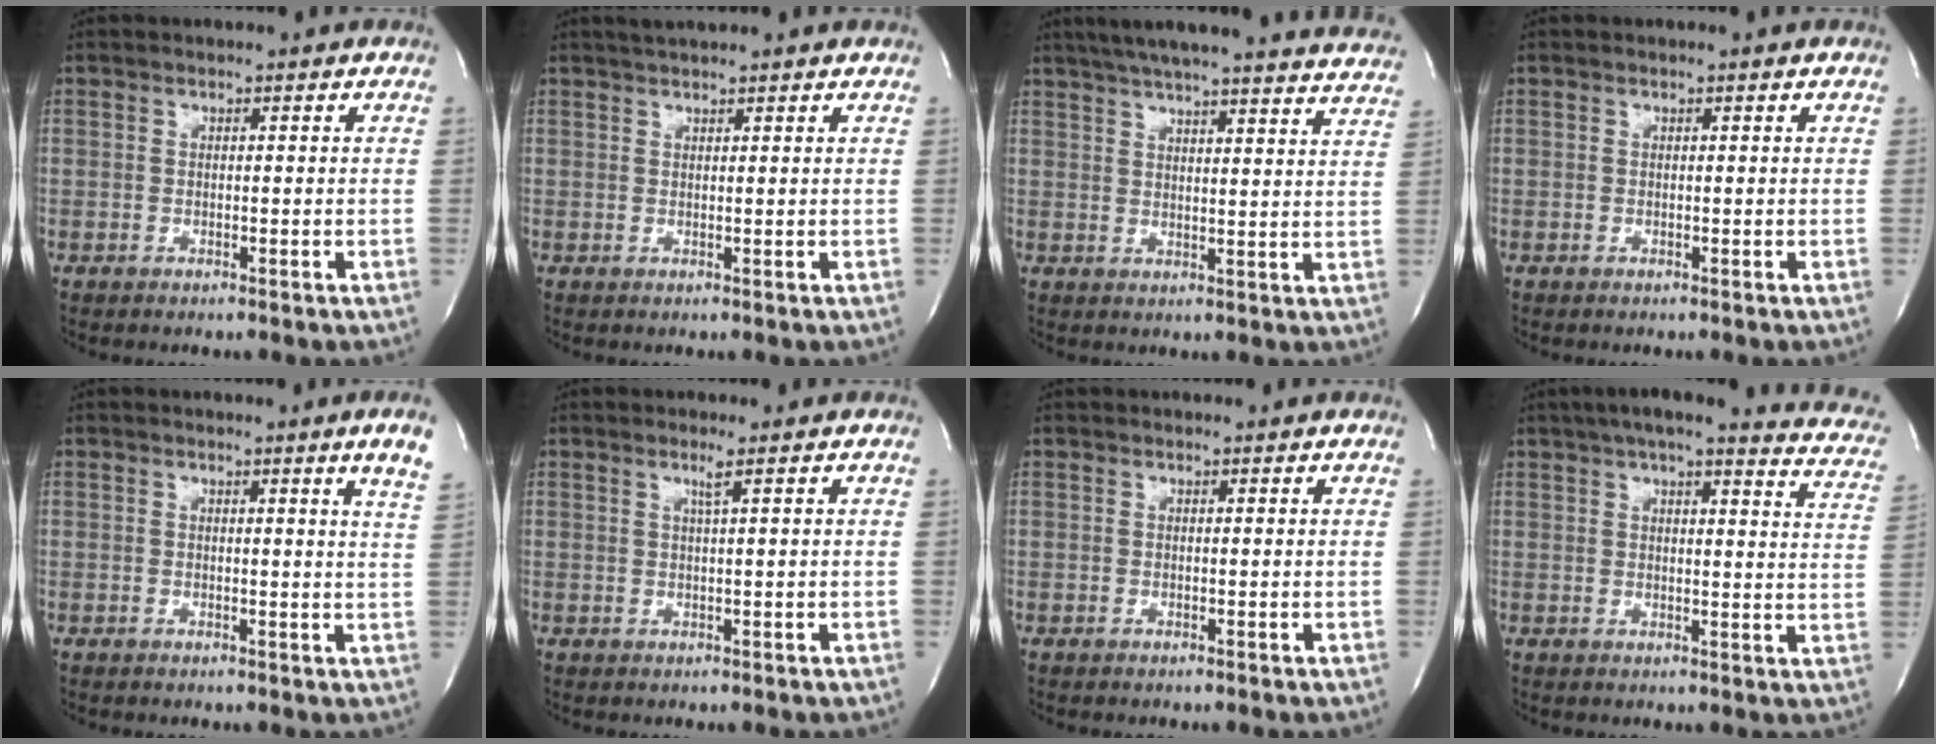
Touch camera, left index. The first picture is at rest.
{"total": 3.0, "force": [2.7, 0.0, 1.3], "torque": [-0.019, 0.021, 0.043]}
{"total": 28.9, "force": [26.2, 2.4, 11.8], "torque": [-0.194, -0.036, 0.319]}
{"total": 0.0}
{"total": 3.8, "force": [2.7, -1.1, 2.5], "torque": [-0.036, -0.019, 0.020]}
{"total": 1.4, "force": [0.7, -0.6, 1.1], "torque": [-0.031, -0.008, 0.018]}
{"total": 0.7, "force": [0.7, 0.0, 0.0], "torque": [-0.005, 0.012, 0.013]}
{"total": 20.5, "force": [17.7, 3.2, 9.9], "torque": [-0.126, -0.019, 0.193]}